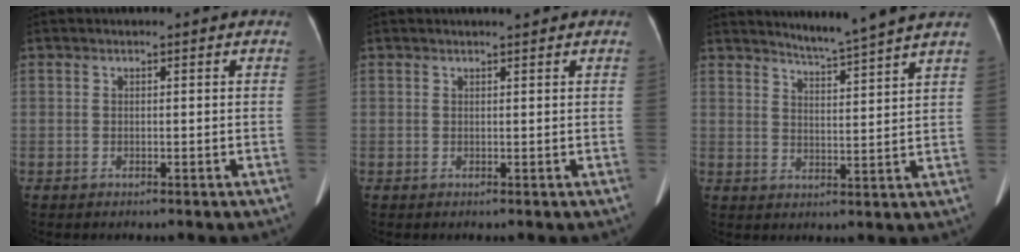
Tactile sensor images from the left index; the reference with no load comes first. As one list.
[{"total": 1.4, "force": [1.2, 0.0, 0.7], "torque": [-0.011, 0.003, 0.020]}, {"total": 7.4, "force": [6.7, -2.0, 2.4], "torque": [-0.048, -0.013, 0.102]}]